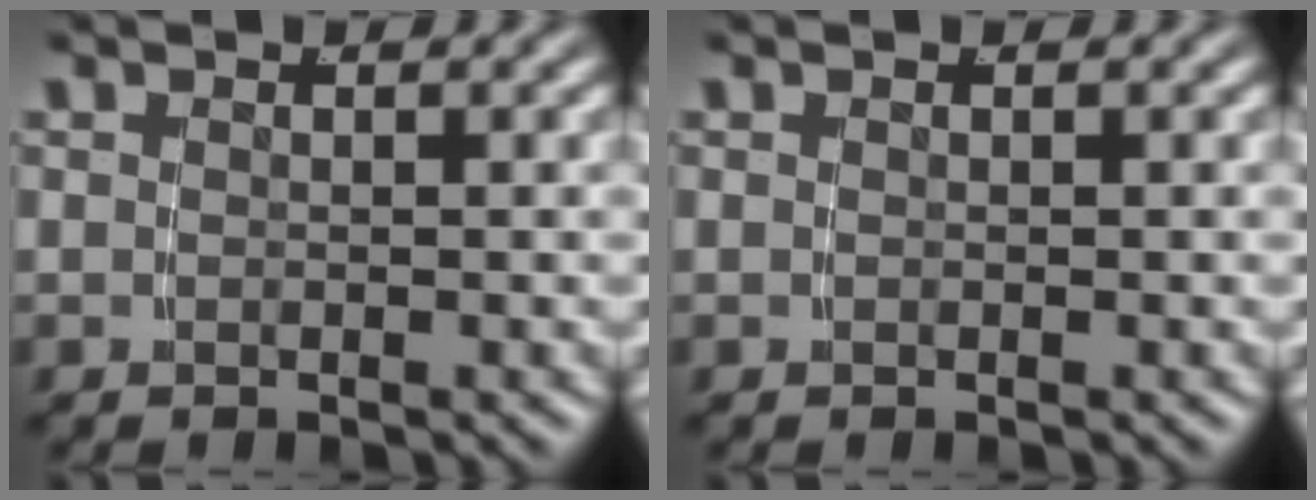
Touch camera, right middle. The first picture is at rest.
{"total": 0.0}